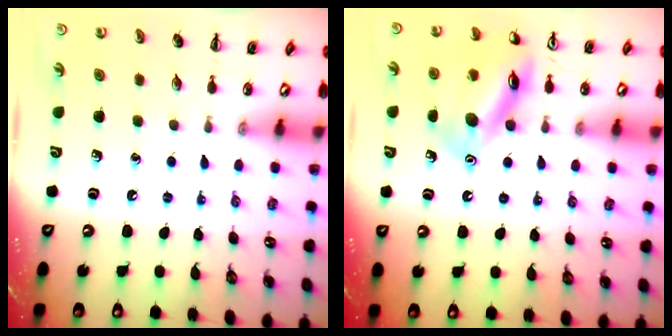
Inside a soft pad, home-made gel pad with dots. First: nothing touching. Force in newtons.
{"total": 13.4, "press": 13.3, "slide": 1.1}